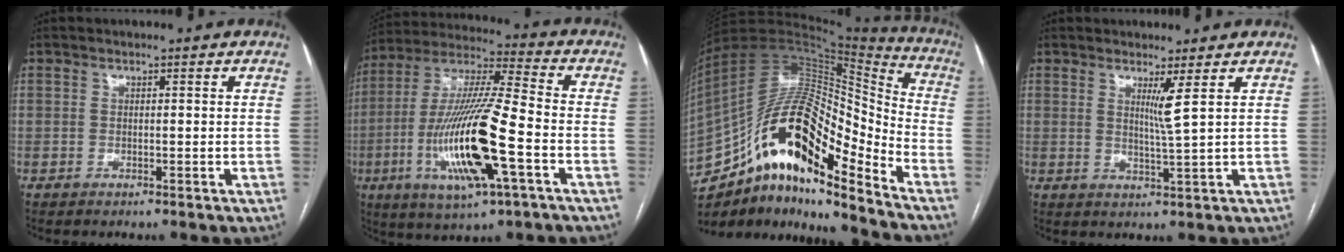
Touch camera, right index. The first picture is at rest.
{"total": 19.5, "force": [-5.8, 2.2, 18.5], "torque": [-0.383, -0.016, -0.101]}
{"total": 21.9, "force": [-12.3, 6.4, 17.0], "torque": [-0.312, 0.041, -0.208]}
{"total": 3.0, "force": [1.4, -1.1, 2.4], "torque": [-0.045, -0.017, 0.029]}